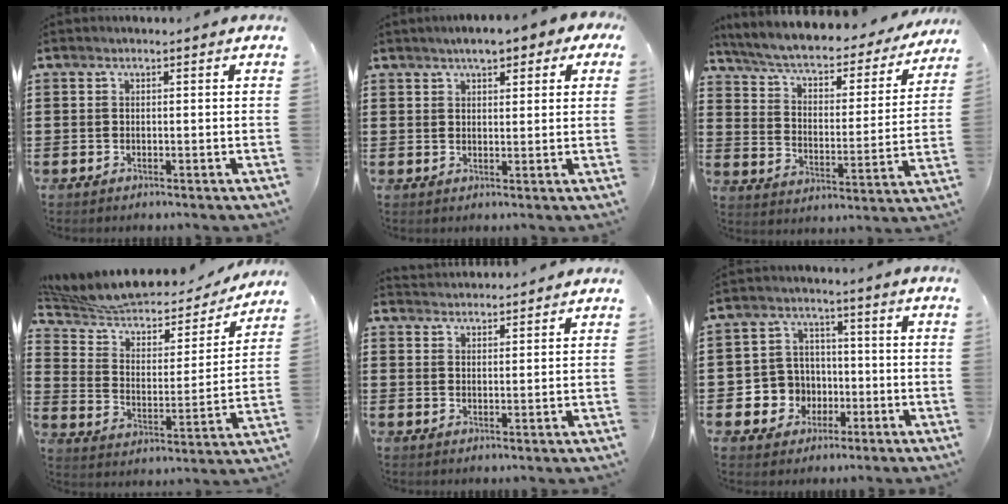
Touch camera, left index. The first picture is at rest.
{"total": 4.0, "force": [2.9, 1.4, 2.4], "torque": [-0.046, 0.004, 0.049]}
{"total": 4.9, "force": [4.1, 1.1, 2.4], "torque": [-0.067, -0.033, 0.063]}
{"total": 7.0, "force": [6.0, 2.5, 2.7], "torque": [-0.084, -0.040, 0.100]}
{"total": 2.5, "force": [2.5, -0.1, -0.3], "torque": [-0.001, -0.008, 0.049]}
{"total": 6.1, "force": [-1.4, 5.8, 1.1], "torque": [-0.047, 0.013, -0.024]}